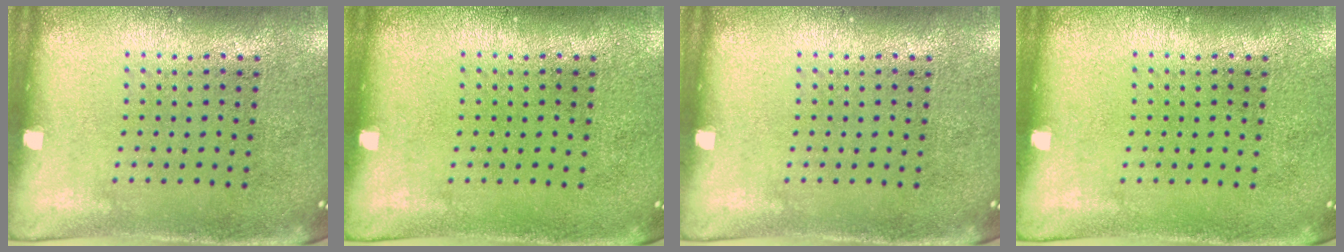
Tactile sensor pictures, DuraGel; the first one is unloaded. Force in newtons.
{"total": 0.0}
{"total": 0.0}
{"total": 0.0}